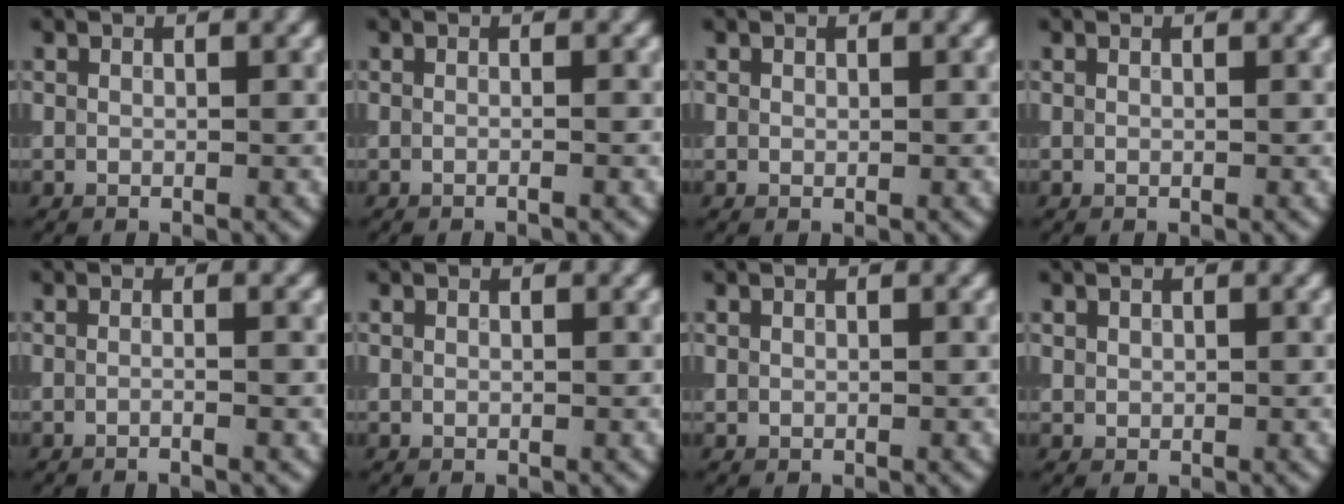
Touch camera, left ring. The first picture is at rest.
{"total": 1.3, "force": [-0.1, 0.6, 1.2], "torque": [-0.001, -0.012, -0.019]}
{"total": 0.0}
{"total": 0.0}
{"total": 2.6, "force": [0.1, 1.2, 2.3], "torque": [0.000, -0.006, -0.031]}
{"total": 0.0}
{"total": 0.0}
{"total": 0.6, "force": [0.3, 0.6, 0.1], "torque": [0.002, -0.003, 0.010]}